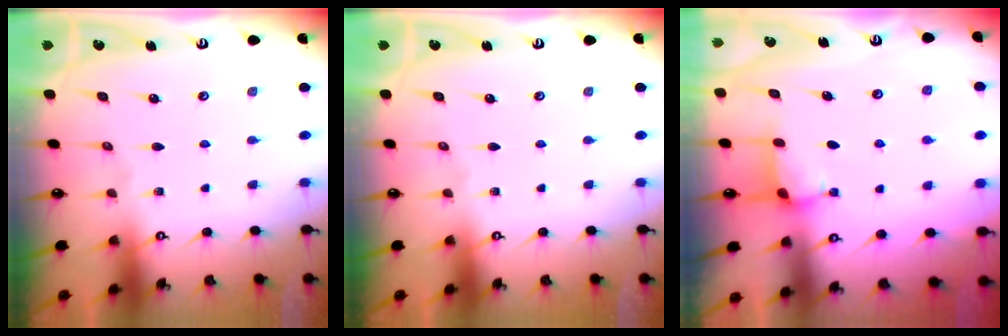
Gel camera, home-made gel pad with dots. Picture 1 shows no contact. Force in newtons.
{"total": 0.0}
{"total": 3.8, "press": 3.8, "slide": 0.2}